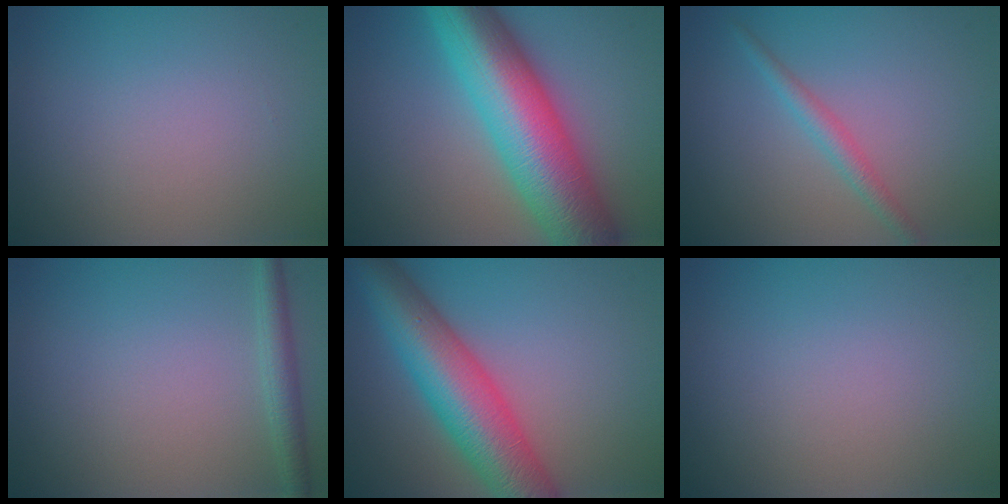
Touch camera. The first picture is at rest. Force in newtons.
{"total": 12.1, "press": 12.1, "slide": 0.2}
{"total": 1.7, "press": 1.7, "slide": 0.1}
{"total": 1.9, "press": 1.9, "slide": 0.1}
{"total": 9.3, "press": 9.3, "slide": 0.3}
{"total": 0.0}